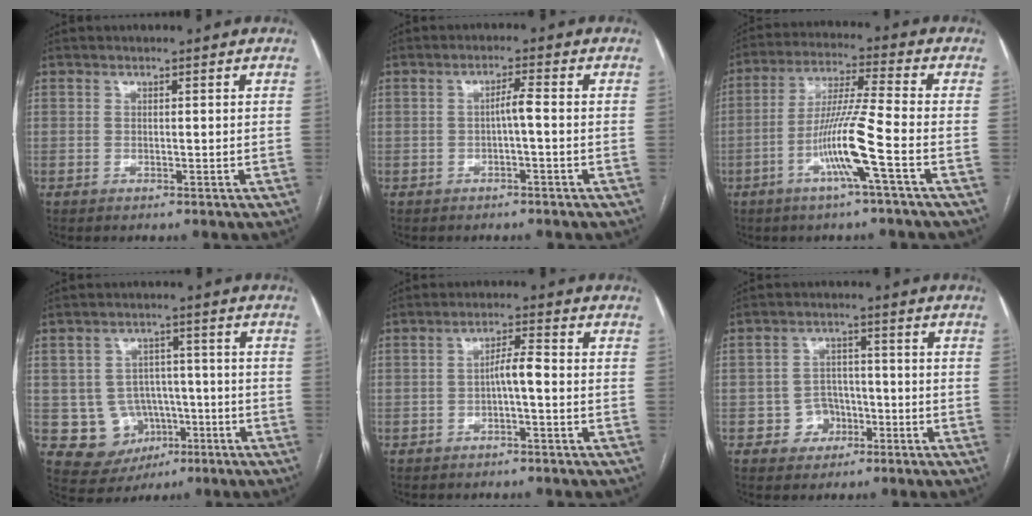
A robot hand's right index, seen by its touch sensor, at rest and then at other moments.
{"total": 2.3, "force": [-0.5, 0.0, 2.2], "torque": [-0.036, 0.004, -0.009]}
{"total": 10.5, "force": [-4.0, -1.2, 9.6], "torque": [-0.190, -0.003, -0.080]}
{"total": 8.5, "force": [-2.2, 7.9, 2.3], "torque": [-0.033, 0.026, -0.021]}
{"total": 3.3, "force": [-0.8, 0.4, 3.2], "torque": [-0.053, 0.010, -0.014]}
{"total": 4.6, "force": [-1.9, 4.1, 1.1], "torque": [-0.008, 0.016, -0.025]}